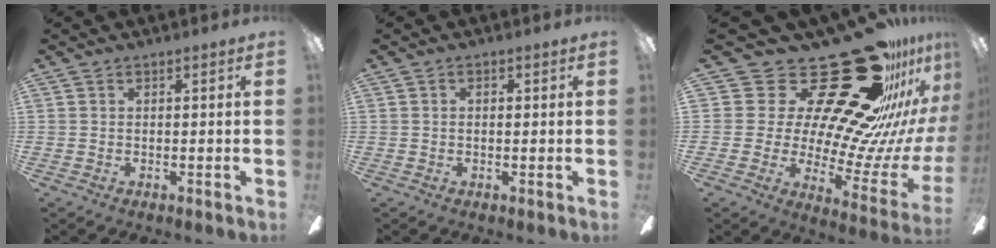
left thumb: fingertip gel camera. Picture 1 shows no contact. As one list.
[{"total": 1.2, "force": [0.0, 0.6, 1.0], "torque": [-0.019, 0.005, -0.002]}, {"total": 35.3, "force": [22.5, 15.2, 22.5], "torque": [-0.294, -0.201, 0.429]}]